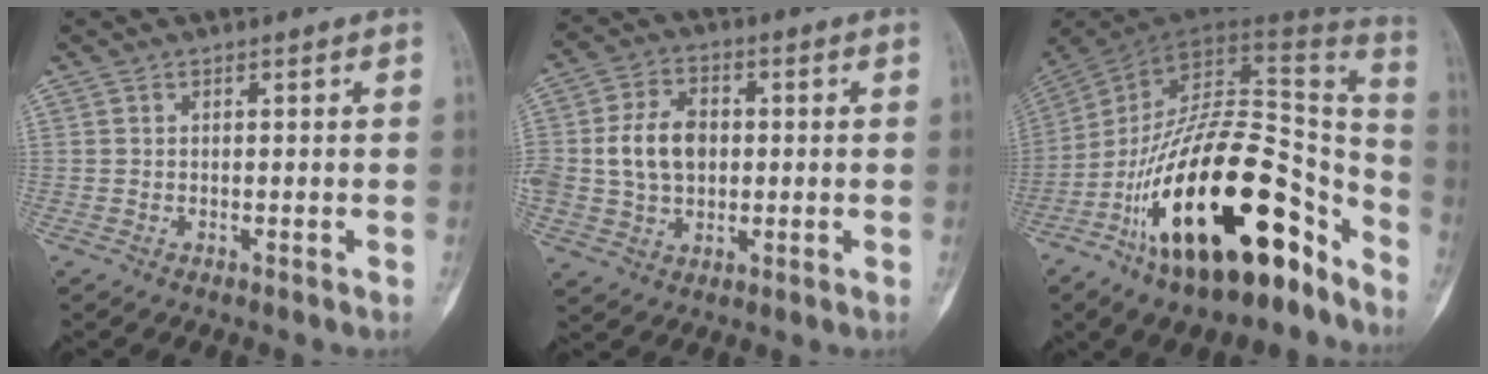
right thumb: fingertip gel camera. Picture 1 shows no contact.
{"total": 9.8, "force": [0.4, 7.2, 6.6], "torque": [-0.098, 0.014, 0.009]}
{"total": 30.3, "force": [-16.5, 13.3, 21.6], "torque": [-0.290, 0.092, -0.267]}